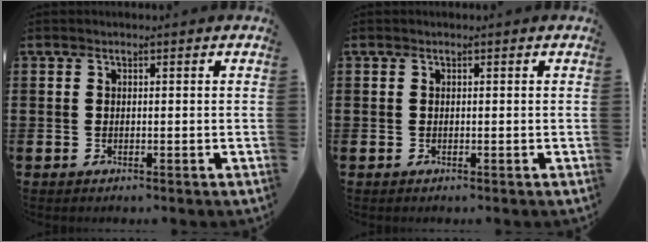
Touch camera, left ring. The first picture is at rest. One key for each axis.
{"total": 0.0}